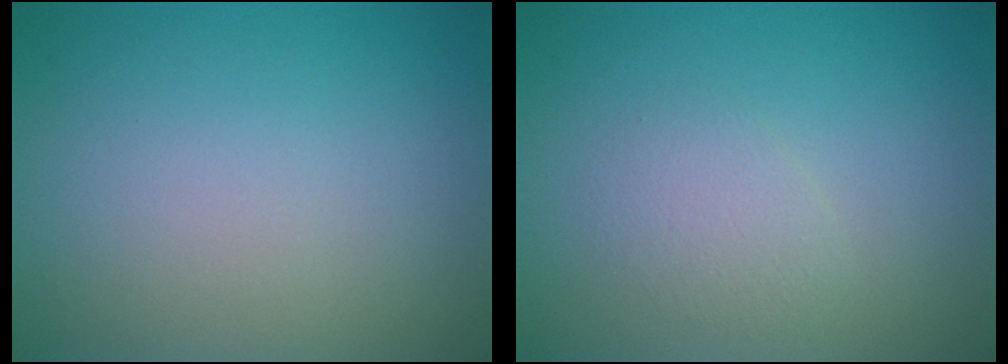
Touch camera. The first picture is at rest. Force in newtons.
{"total": 1.6, "press": 1.6, "slide": 0.0}